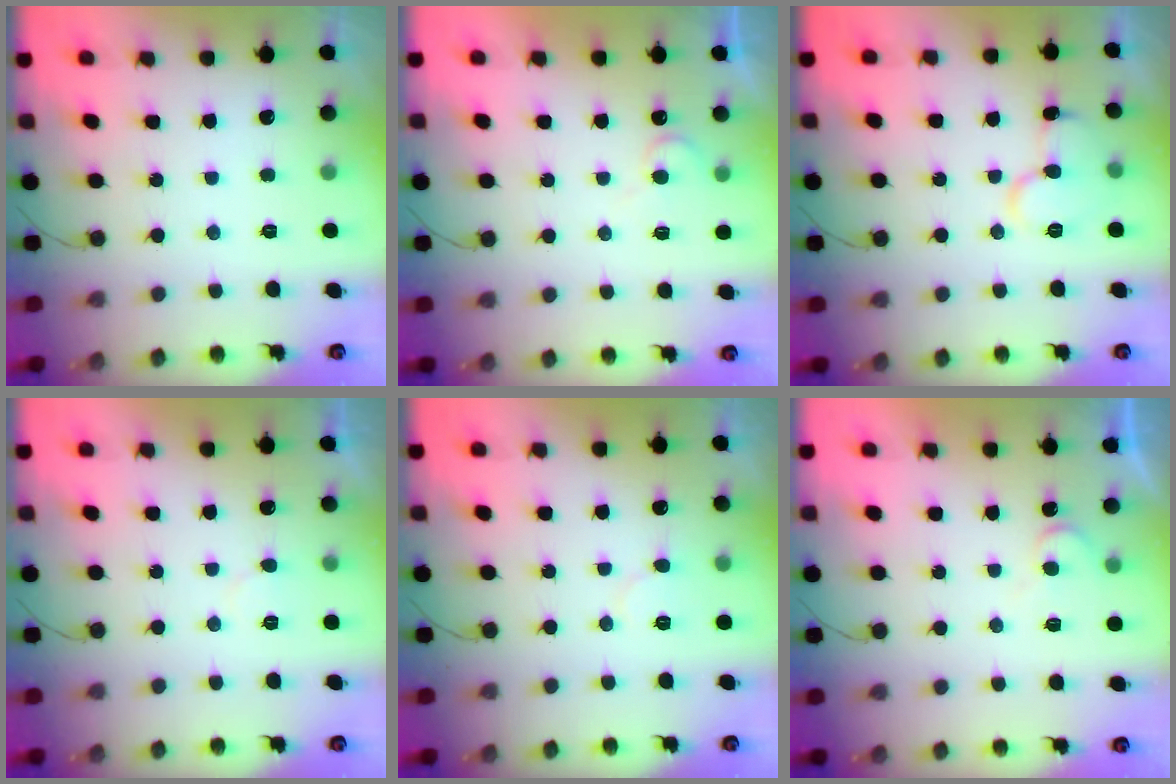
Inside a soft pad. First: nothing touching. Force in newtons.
{"total": 4.9, "press": 4.9, "slide": 0.4}
{"total": 9.2, "press": 9.1, "slide": 1.1}
{"total": 4.7, "press": 4.7, "slide": 0.2}
{"total": 4.6, "press": 4.6, "slide": 0.5}
{"total": 4.6, "press": 4.6, "slide": 0.4}